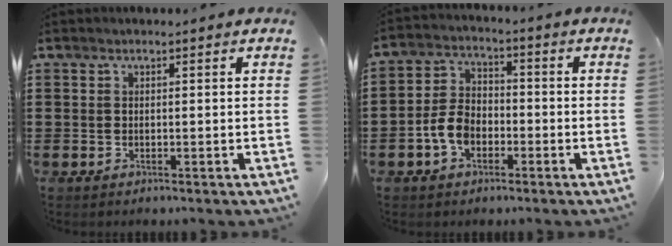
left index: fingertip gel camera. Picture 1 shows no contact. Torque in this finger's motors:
{"motor_torque": [1.11, 0.68, 0.43, 0.11]}